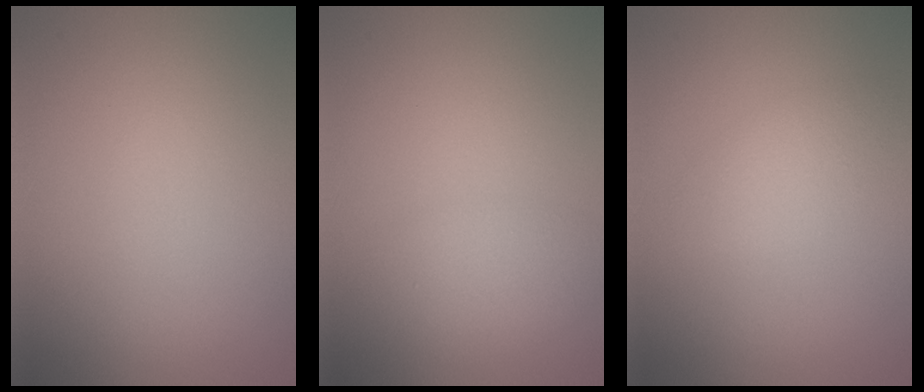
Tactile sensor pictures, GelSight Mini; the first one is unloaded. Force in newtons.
{"total": 1.9, "press": 1.9, "slide": 0.1}
{"total": 2.4, "press": 2.4, "slide": 0.1}